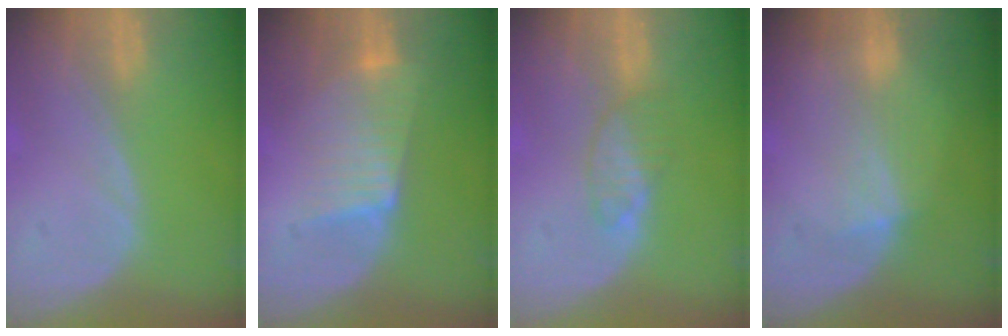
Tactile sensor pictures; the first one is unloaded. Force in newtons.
{"total": 6.7, "press": 6.2, "slide": 2.4}
{"total": 3.4, "press": 3.4, "slide": 0.2}
{"total": 3.0, "press": 2.8, "slide": 1.1}